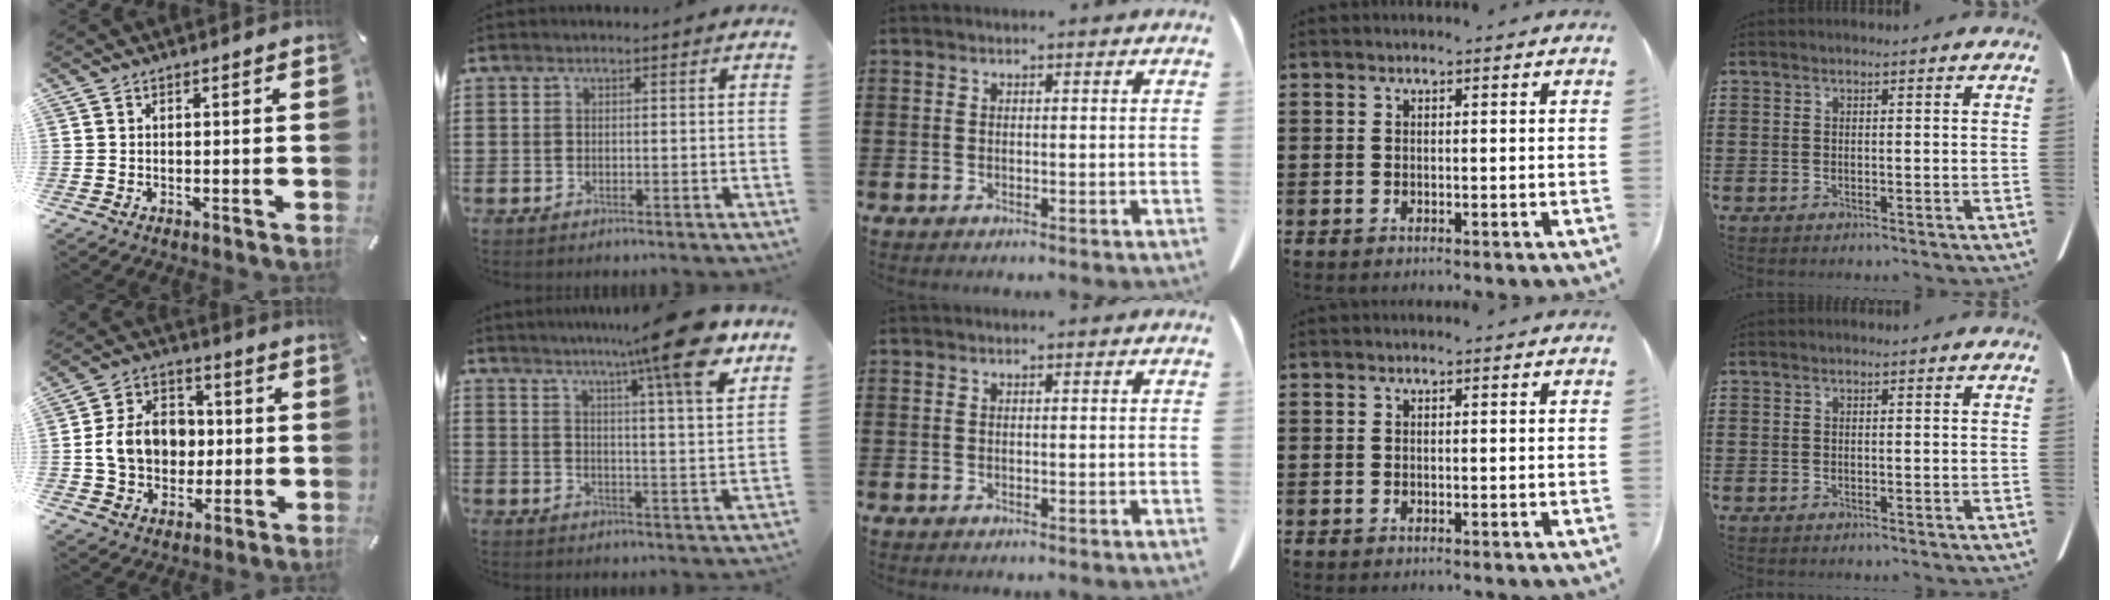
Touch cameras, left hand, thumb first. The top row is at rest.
{"thumb": {"total": 12.0, "force": [-0.2, 10.1, 6.5], "torque": [-0.125, 0.022, -0.001]}, "index": {"total": 12.6, "force": [9.0, 0.4, 8.9], "torque": [-0.139, -0.040, 0.138]}}